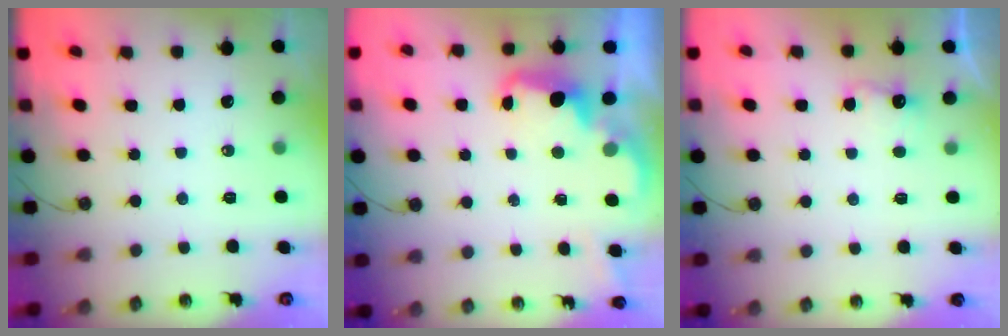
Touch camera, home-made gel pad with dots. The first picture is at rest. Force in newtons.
{"total": 2.6, "press": 2.6, "slide": 0.6}
{"total": 3.5, "press": 3.3, "slide": 1.0}